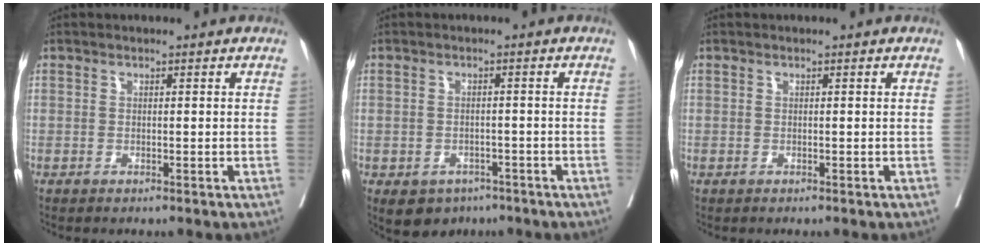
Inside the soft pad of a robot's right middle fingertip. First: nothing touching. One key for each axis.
{"total": 5.6, "fx": -3.6, "fy": 4.1, "fz": 1.6, "tx": -0.025, "ty": 0.002, "tz": -0.045}
{"total": 0.0}